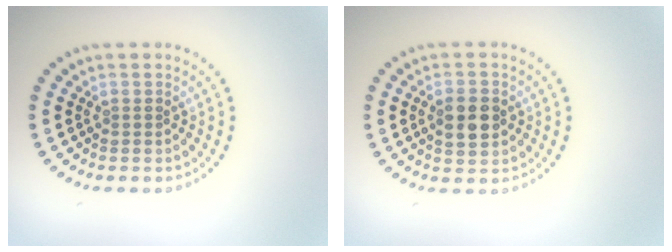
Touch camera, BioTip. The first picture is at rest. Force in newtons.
{"total": 3.3, "press": 3.3, "slide": 0.1}